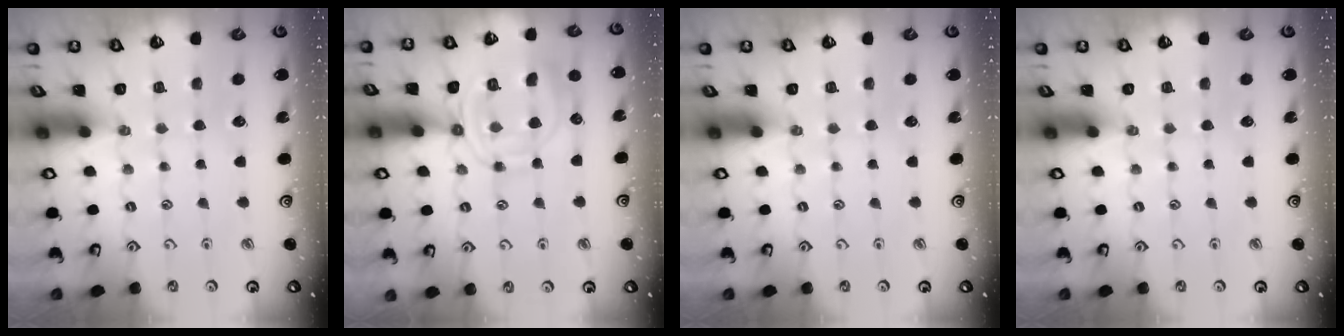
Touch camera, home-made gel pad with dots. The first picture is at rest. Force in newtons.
{"total": 12.4, "press": 12.3, "slide": 1.3}
{"total": 0.0}
{"total": 0.0}